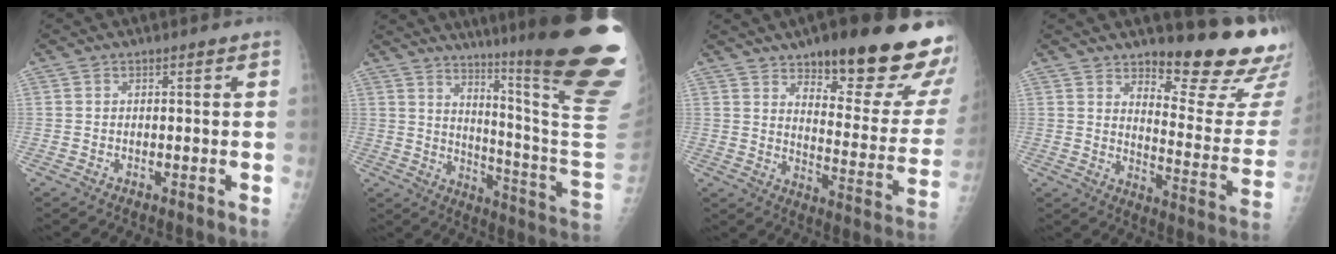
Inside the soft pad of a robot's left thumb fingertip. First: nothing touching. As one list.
[{"total": 30.0, "force": [20.3, 1.6, 22.0], "torque": [-0.239, -0.144, 0.276]}, {"total": 25.7, "force": [16.4, 7.5, 18.4], "torque": [-0.199, -0.085, 0.222]}, {"total": 18.7, "force": [14.4, 4.9, 10.9], "torque": [-0.100, -0.128, 0.192]}]